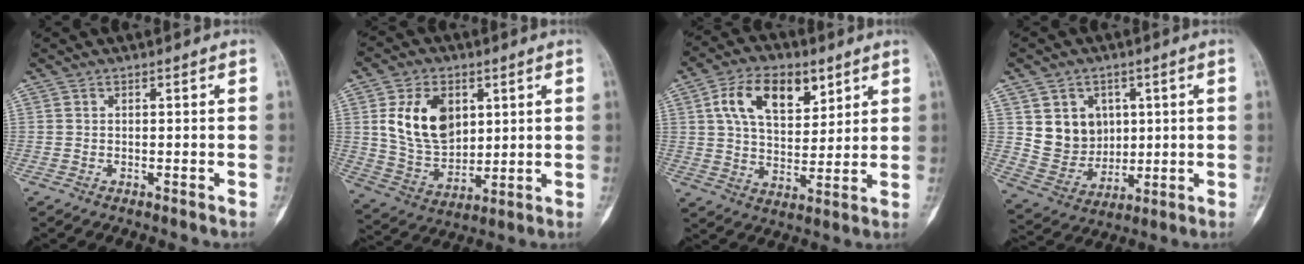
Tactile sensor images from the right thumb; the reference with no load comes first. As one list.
[{"total": 14.1, "force": [4.1, 9.6, 9.6], "torque": [-0.142, -0.019, 0.087]}, {"total": 13.8, "force": [6.0, 7.9, 9.5], "torque": [-0.130, -0.016, 0.108]}, {"total": 10.3, "force": [2.7, 8.9, 4.3], "torque": [-0.033, -0.015, 0.065]}]